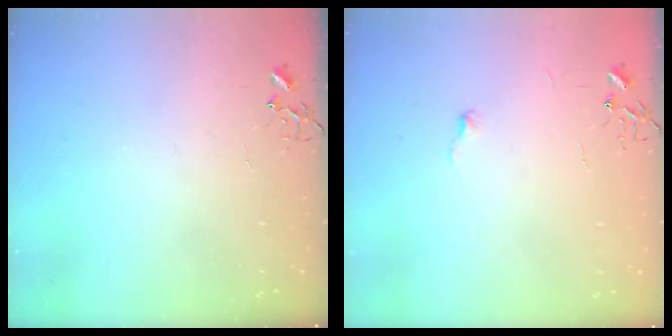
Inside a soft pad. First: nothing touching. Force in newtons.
{"total": 3.1, "press": 3.0, "slide": 0.4}